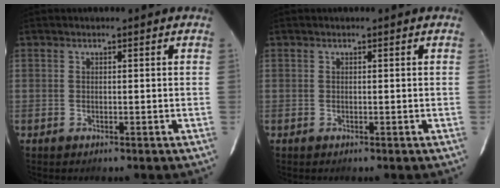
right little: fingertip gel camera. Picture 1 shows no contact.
{"total": 0.0}